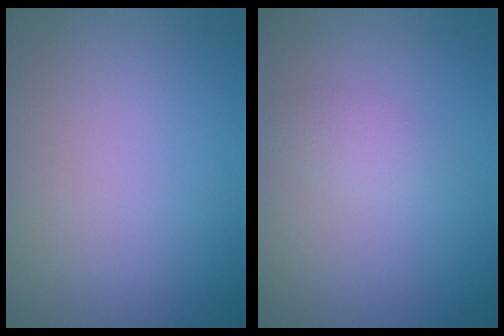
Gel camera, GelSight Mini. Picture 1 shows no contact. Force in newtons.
{"total": 1.4, "press": 1.4, "slide": 0.1}